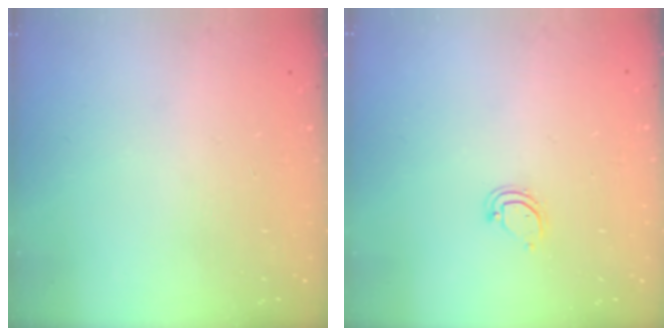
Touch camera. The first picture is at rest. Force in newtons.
{"total": 3.6, "press": 3.6, "slide": 0.5}